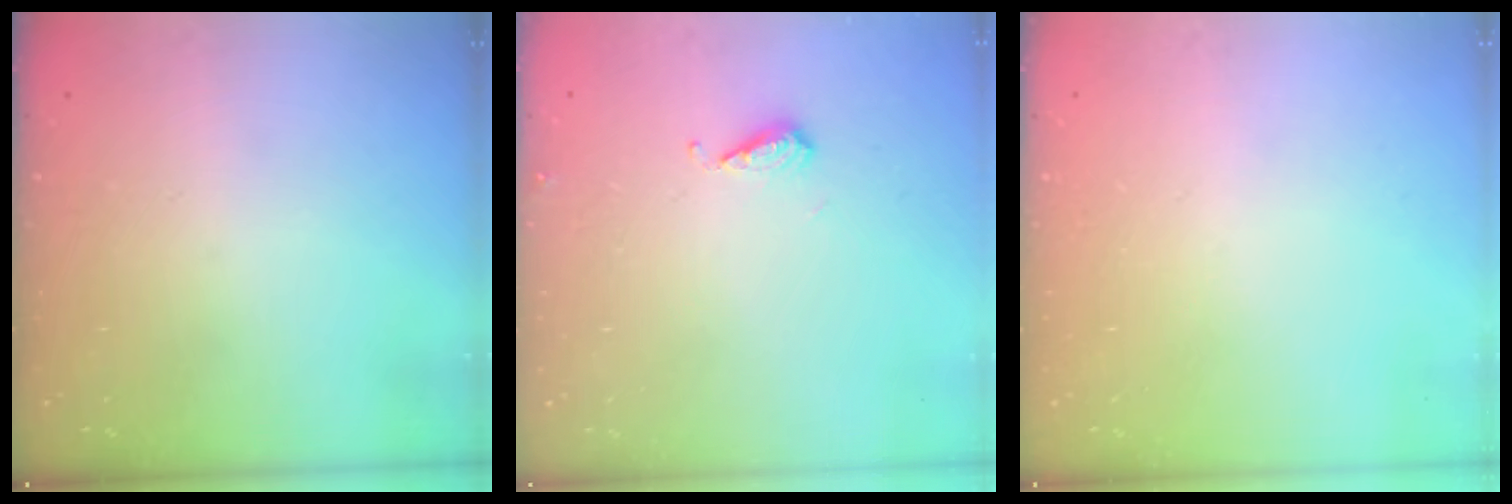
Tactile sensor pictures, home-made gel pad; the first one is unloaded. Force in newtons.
{"total": 6.2, "press": 6.2, "slide": 0.8}
{"total": 0.0}